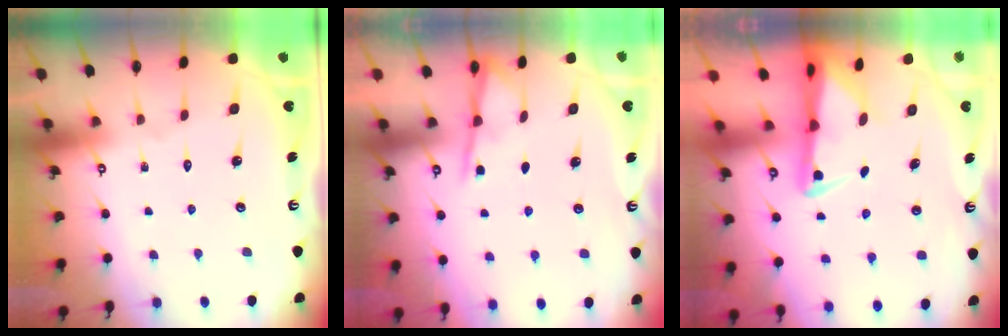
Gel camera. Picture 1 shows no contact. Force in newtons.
{"total": 5.1, "press": 5.1, "slide": 0.5}
{"total": 2.5, "press": 2.4, "slide": 0.5}